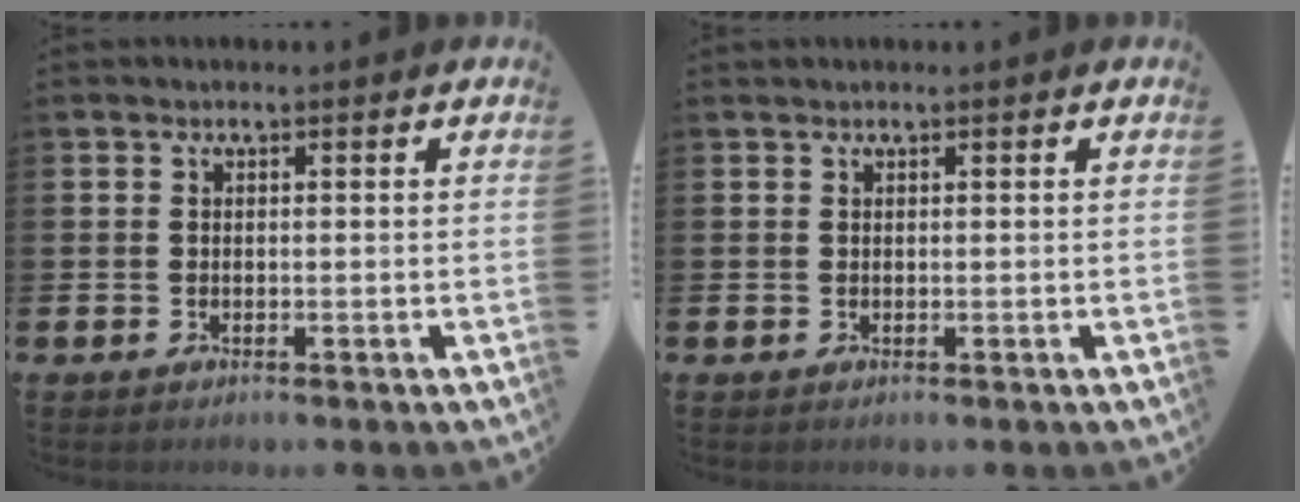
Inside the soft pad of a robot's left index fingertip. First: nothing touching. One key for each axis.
{"total": 0.0}